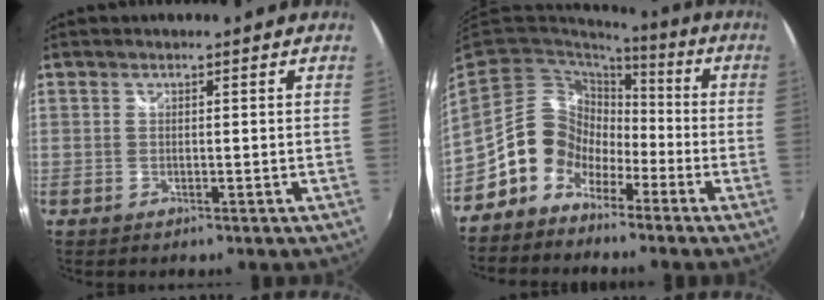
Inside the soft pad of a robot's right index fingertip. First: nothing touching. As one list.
[{"total": 12.7, "force": [-5.6, 10.4, 4.6], "torque": [-0.095, 0.034, -0.111]}]